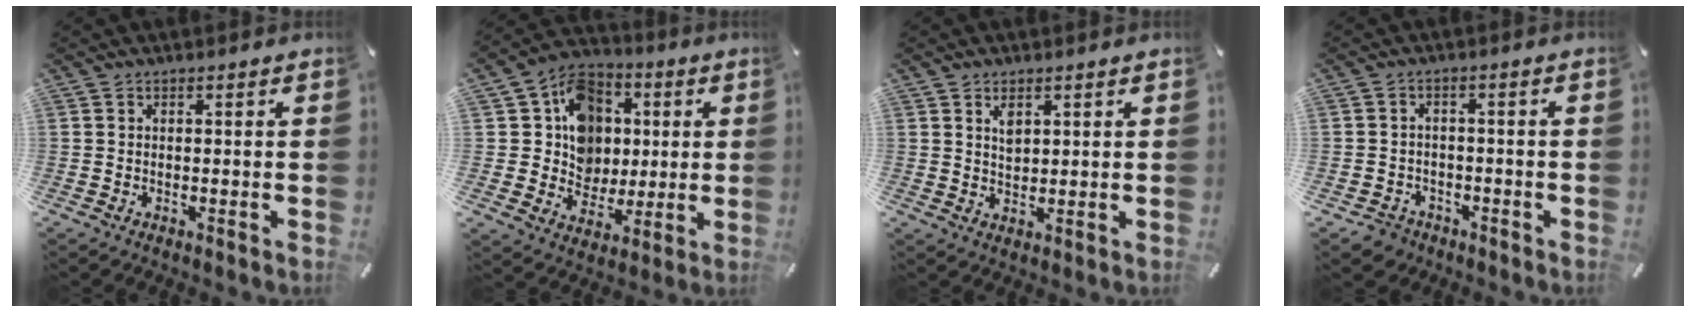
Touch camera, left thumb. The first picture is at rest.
{"total": 12.8, "force": [1.1, 12.1, 3.8], "torque": [-0.056, -0.002, 0.028]}
{"total": 2.9, "force": [1.6, 1.9, 1.6], "torque": [-0.018, -0.005, 0.026]}
{"total": 3.9, "force": [-2.4, 3.0, 0.8], "torque": [-0.018, 0.012, -0.047]}